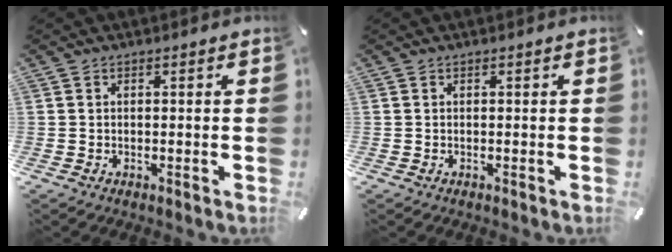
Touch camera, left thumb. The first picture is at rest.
{"total": 0.0}